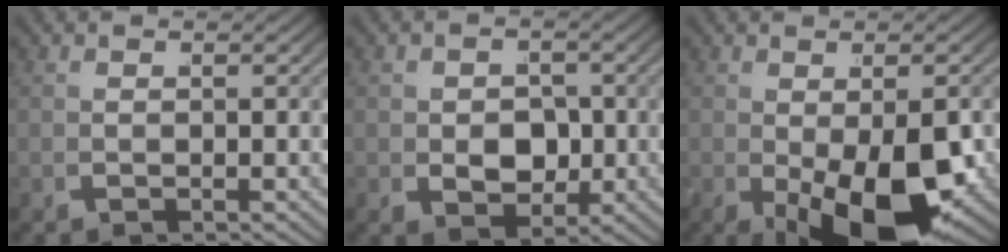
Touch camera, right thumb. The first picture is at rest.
{"total": 4.2, "force": [0.0, 3.3, 2.7], "torque": [-0.045, -0.018, 0.012]}
{"total": 9.4, "force": [-2.4, 4.5, 7.9], "torque": [-0.141, -0.033, -0.015]}